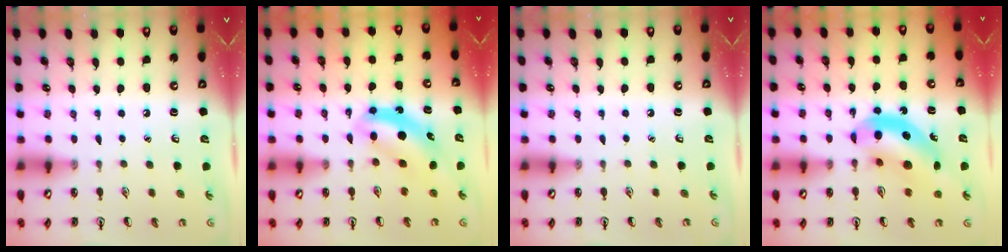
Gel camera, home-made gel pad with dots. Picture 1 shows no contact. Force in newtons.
{"total": 5.3, "press": 5.2, "slide": 1.2}
{"total": 0.0}
{"total": 11.6, "press": 11.0, "slide": 3.5}